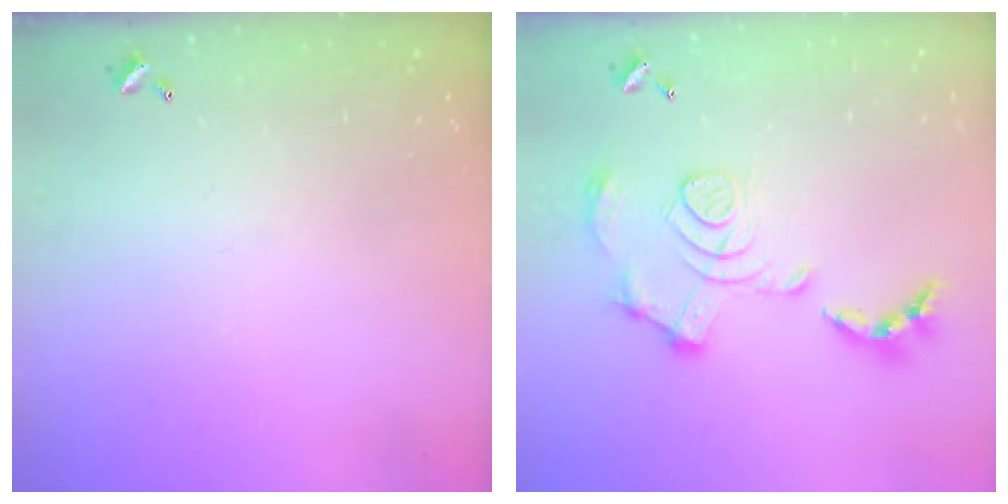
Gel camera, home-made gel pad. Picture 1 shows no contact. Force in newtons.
{"total": 1.7, "press": 1.1, "slide": 1.3}